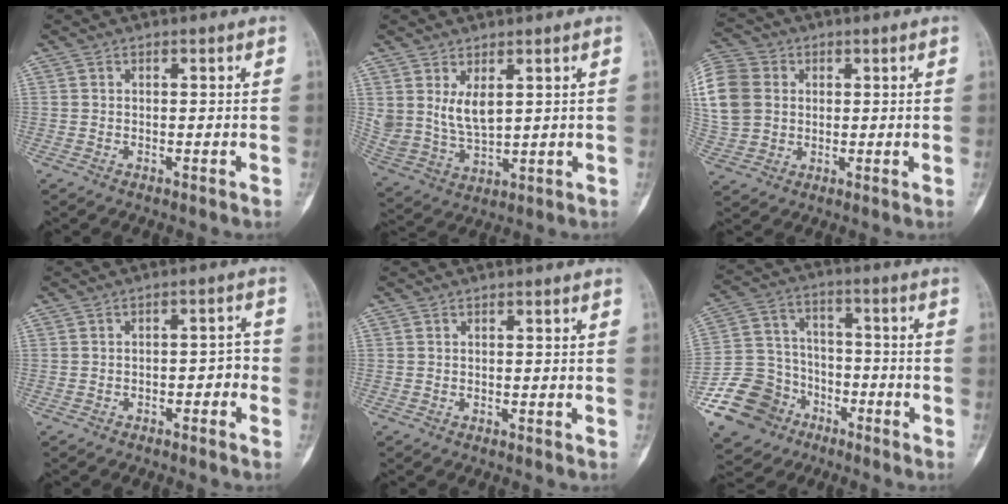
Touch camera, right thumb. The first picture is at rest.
{"total": 7.3, "force": [2.8, 4.0, 5.5], "torque": [-0.102, -0.018, 0.072]}
{"total": 23.0, "force": [4.6, 19.3, 11.6], "torque": [-0.324, 0.056, 0.100]}
{"total": 3.9, "force": [-1.6, 2.0, 2.9], "torque": [-0.029, 0.028, -0.023]}
{"total": 0.0}
{"total": 15.5, "force": [-8.2, 12.3, 4.7], "torque": [-0.076, 0.070, -0.140]}